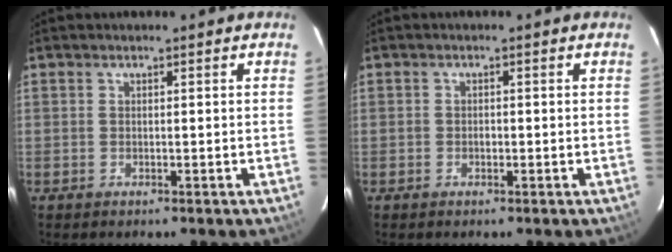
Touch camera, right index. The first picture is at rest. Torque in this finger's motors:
{"motor_torque": [0.13, 0.03, 0.19, 0.03]}